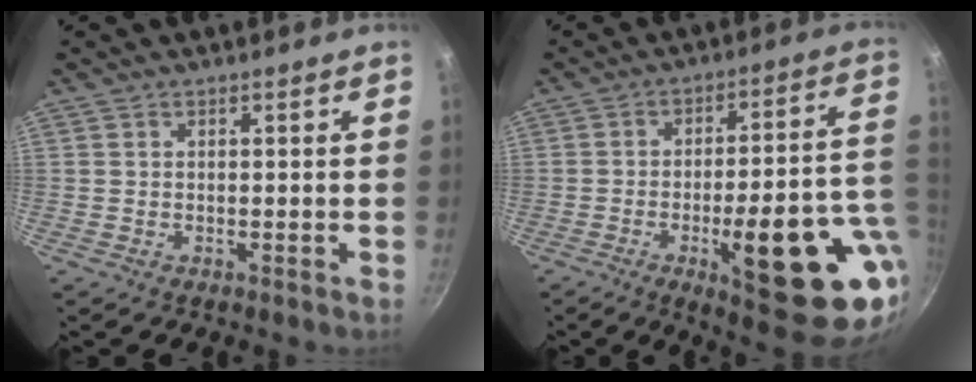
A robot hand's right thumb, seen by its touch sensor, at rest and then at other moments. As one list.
[{"total": 22.7, "force": [-5.6, 6.7, 20.9], "torque": [-0.249, 0.012, -0.068]}]